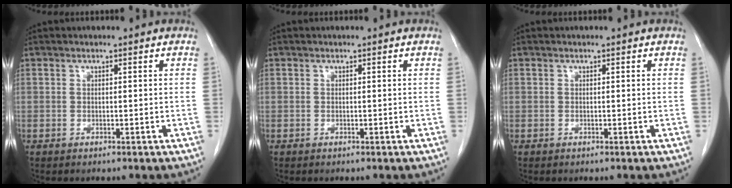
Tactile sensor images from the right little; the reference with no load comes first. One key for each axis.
{"total": 0.0}
{"total": 0.0}